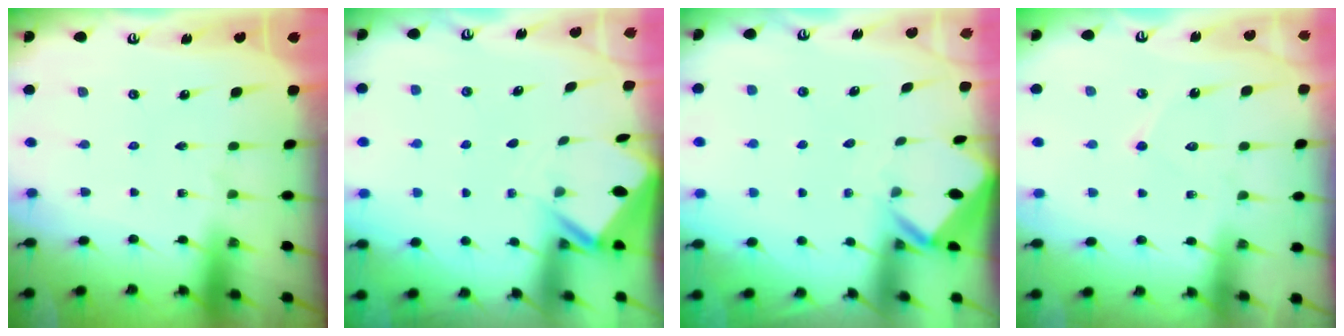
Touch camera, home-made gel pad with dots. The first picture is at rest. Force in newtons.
{"total": 2.9, "press": 2.9, "slide": 0.3}
{"total": 2.9, "press": 2.9, "slide": 0.2}
{"total": 5.9, "press": 5.8, "slide": 0.5}